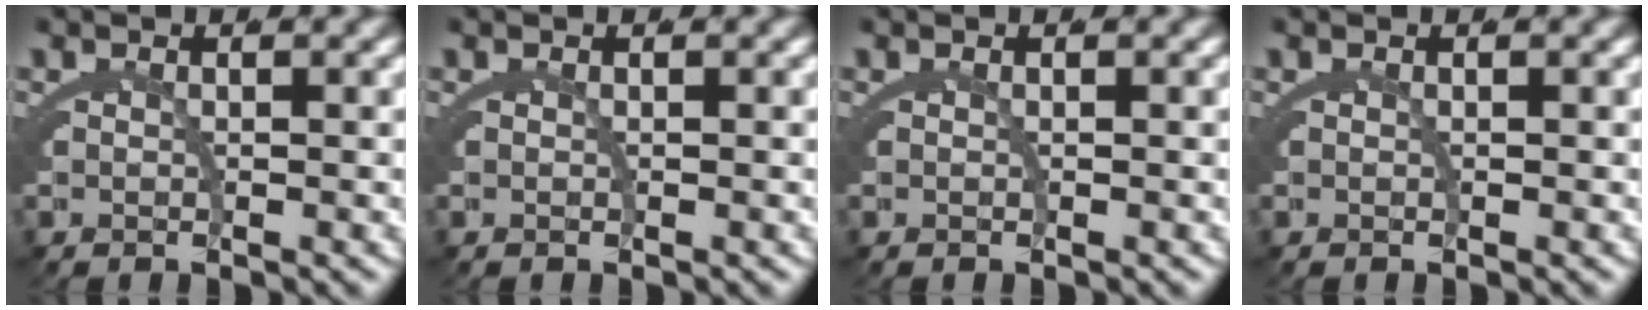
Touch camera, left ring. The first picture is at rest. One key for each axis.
{"total": 0.0}
{"total": 0.0}
{"total": 0.0}